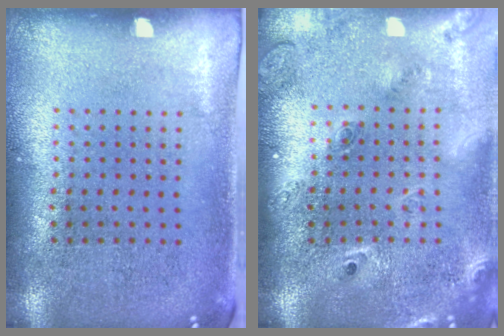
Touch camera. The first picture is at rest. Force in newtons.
{"total": 2.4, "press": 1.7, "slide": 1.6}